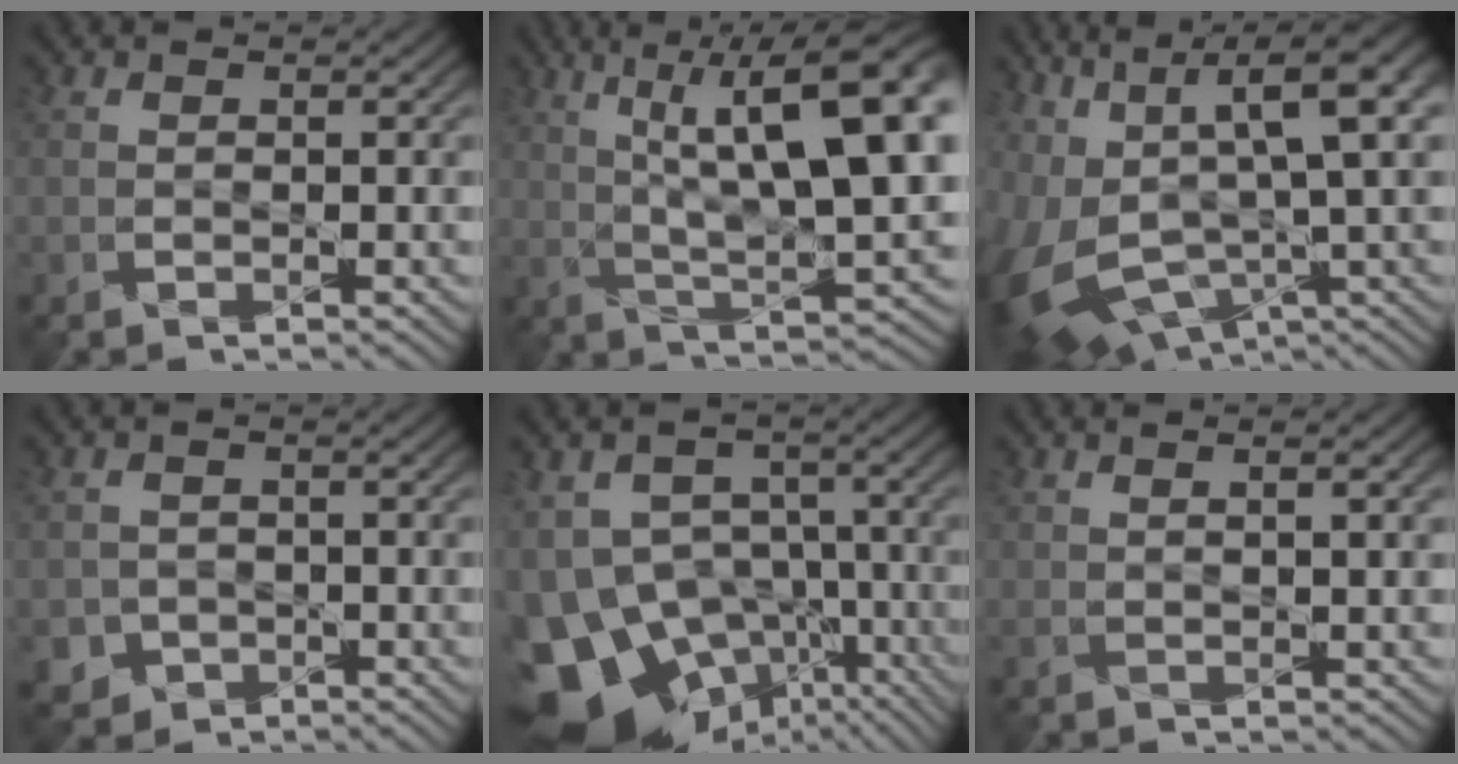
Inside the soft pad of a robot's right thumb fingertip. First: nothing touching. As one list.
[{"total": 16.1, "force": [5.1, 5.2, 14.4], "torque": [-0.213, 0.021, 0.088]}, {"total": 16.2, "force": [3.8, 6.8, 14.2], "torque": [-0.298, -0.005, 0.088]}, {"total": 2.4, "force": [-1.3, 2.0, -0.4], "torque": [0.005, -0.007, -0.025]}, {"total": 15.6, "force": [-8.5, 11.3, 6.6], "torque": [-0.158, -0.031, -0.116]}, {"total": 1.6, "force": [0.8, 0.3, 1.3], "torque": [-0.013, 0.011, 0.012]}]